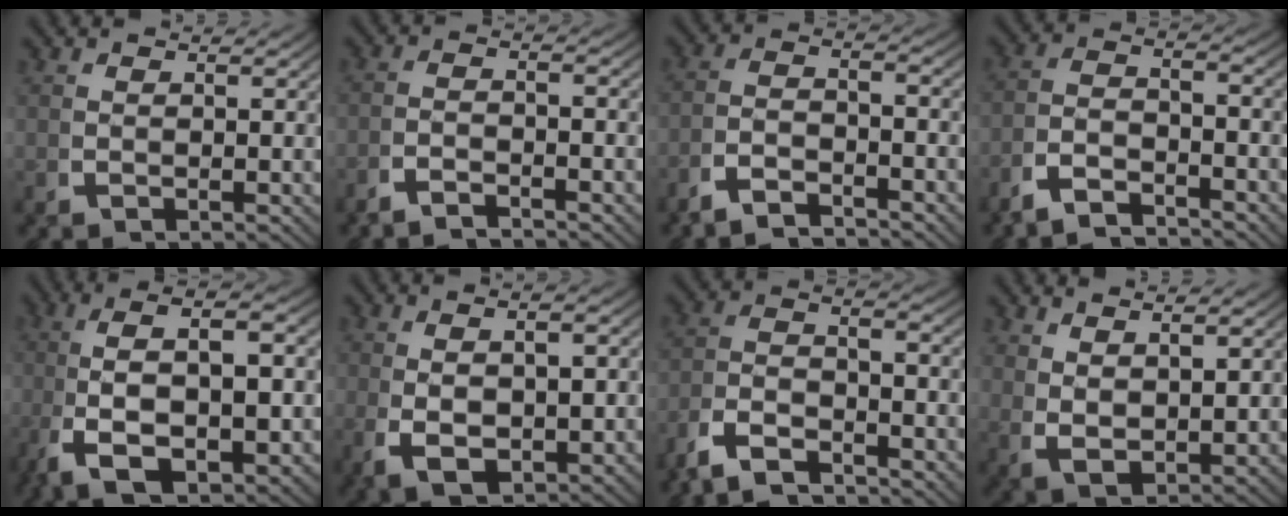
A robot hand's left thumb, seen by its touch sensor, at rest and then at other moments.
{"total": 2.3, "force": [-2.2, 0.3, 0.8], "torque": [-0.011, -0.003, -0.048]}
{"total": 3.3, "force": [-2.6, 1.0, 1.8], "torque": [-0.030, -0.009, -0.052]}
{"total": 4.1, "force": [-2.7, 1.7, 2.5], "torque": [-0.043, -0.012, -0.053]}
{"total": 10.5, "force": [-0.9, 5.1, 9.1], "torque": [-0.188, -0.018, 0.001]}
{"total": 6.3, "force": [-1.1, 3.6, 5.1], "torque": [-0.107, -0.022, 0.004]}
{"total": 5.4, "force": [-3.0, 2.8, 3.5], "torque": [-0.065, -0.013, -0.057]}
{"total": 4.0, "force": [1.1, 2.3, 3.1], "torque": [-0.075, -0.020, 0.042]}